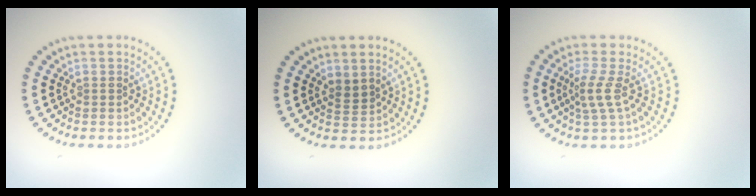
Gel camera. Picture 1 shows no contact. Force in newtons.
{"total": 1.3, "press": 1.0, "slide": 0.8}
{"total": 2.2, "press": 1.5, "slide": 1.6}